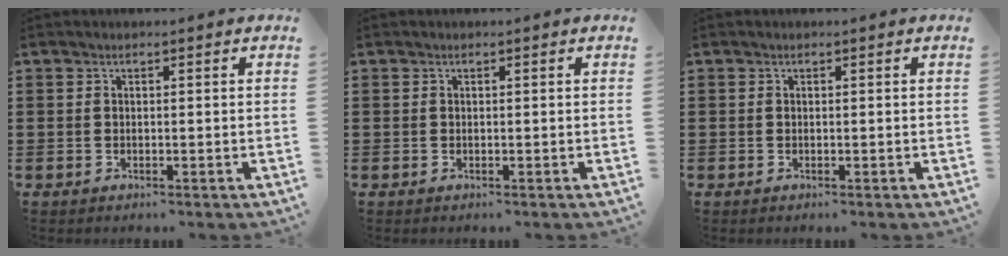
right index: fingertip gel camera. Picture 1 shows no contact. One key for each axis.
{"total": 0.0}
{"total": 0.0}